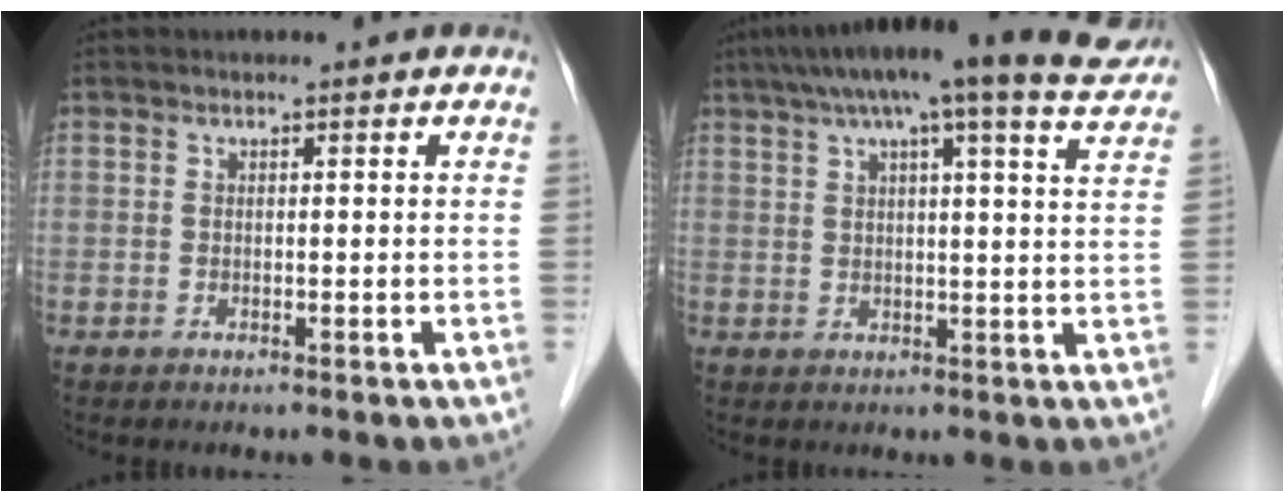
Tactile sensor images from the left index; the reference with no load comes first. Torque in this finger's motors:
{"motor_torque": [1.06, -1.09, 0.69, 0.15]}